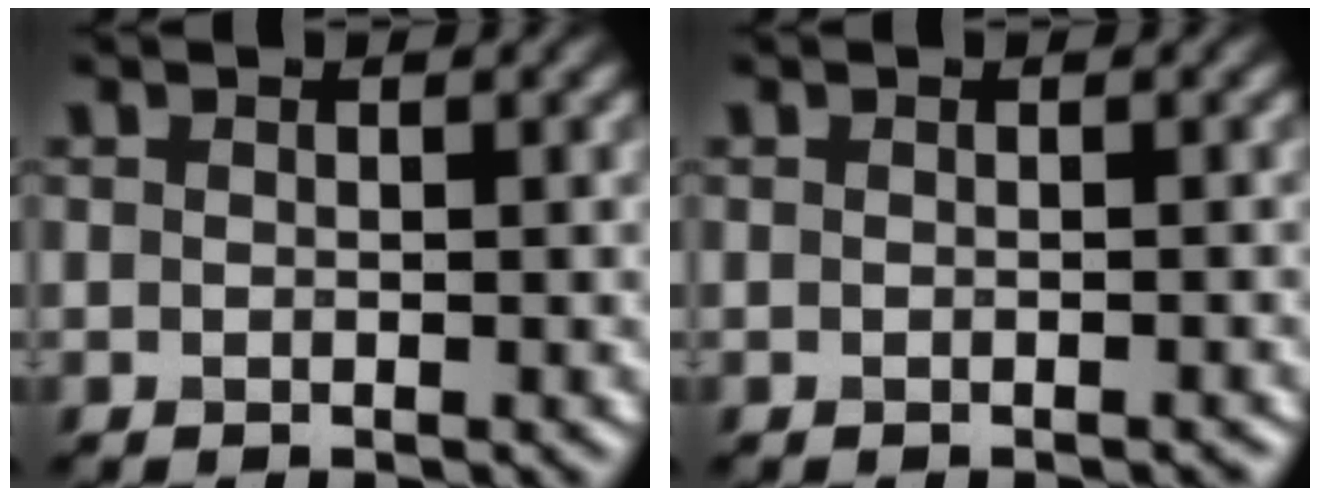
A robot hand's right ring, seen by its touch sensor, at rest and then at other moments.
{"total": 0.6, "force": [-0.6, 0.1, 0.2], "torque": [-0.001, 0.001, -0.008]}